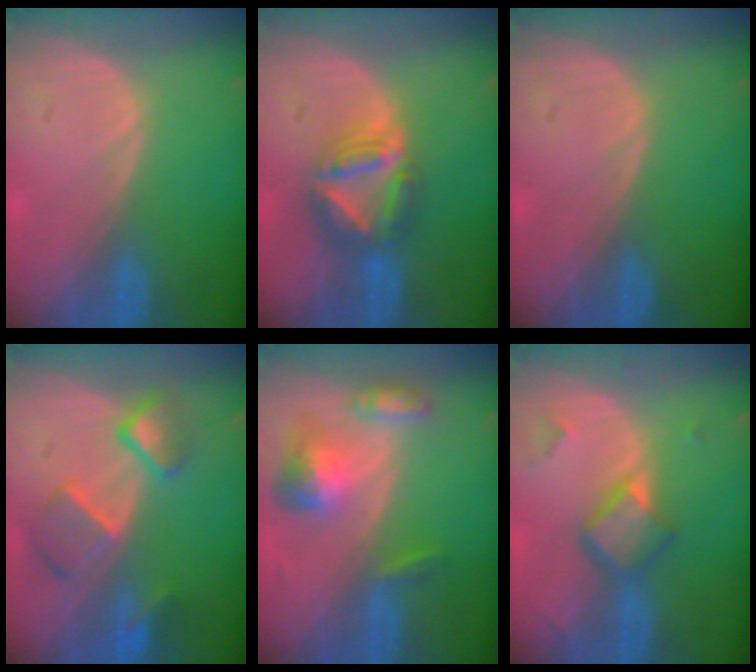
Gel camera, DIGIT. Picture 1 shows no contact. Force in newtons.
{"total": 7.9, "press": 6.7, "slide": 4.1}
{"total": 0.0}
{"total": 7.4, "press": 6.8, "slide": 2.8}
{"total": 6.5, "press": 6.0, "slide": 2.4}
{"total": 5.7, "press": 4.9, "slide": 2.8}